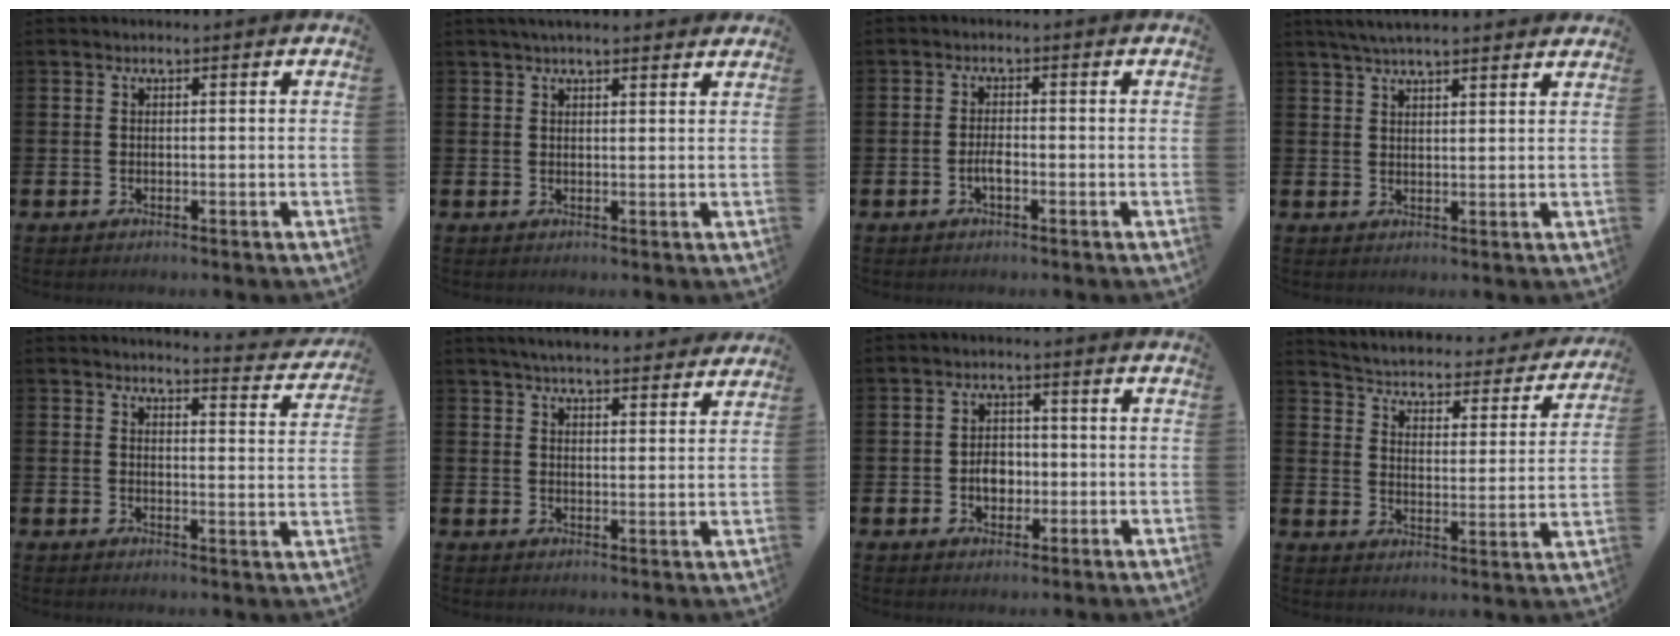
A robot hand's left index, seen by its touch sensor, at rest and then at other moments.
{"total": 2.8, "force": [2.6, 0.4, 1.0], "torque": [-0.023, -0.003, 0.046]}
{"total": 1.9, "force": [-0.7, 0.6, 1.6], "torque": [-0.028, 0.001, -0.015]}
{"total": 4.6, "force": [4.3, 0.4, 1.5], "torque": [-0.040, -0.008, 0.079]}
{"total": 3.5, "force": [3.5, 0.0, 0.3], "torque": [0.002, -0.033, 0.056]}
{"total": 5.2, "force": [5.0, 0.5, 1.1], "torque": [-0.024, -0.026, 0.088]}
{"total": 3.4, "force": [-0.6, 2.6, 2.2], "torque": [-0.026, -0.001, -0.019]}
{"total": 3.5, "force": [3.1, 1.2, 0.8], "torque": [-0.042, -0.031, 0.044]}